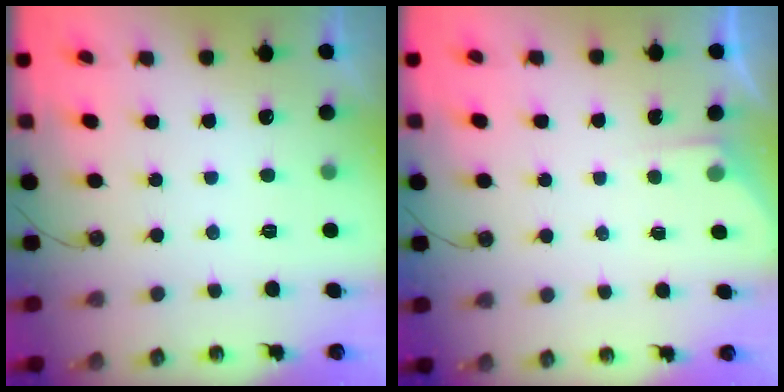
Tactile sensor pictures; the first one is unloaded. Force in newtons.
{"total": 3.0, "press": 2.9, "slide": 0.5}